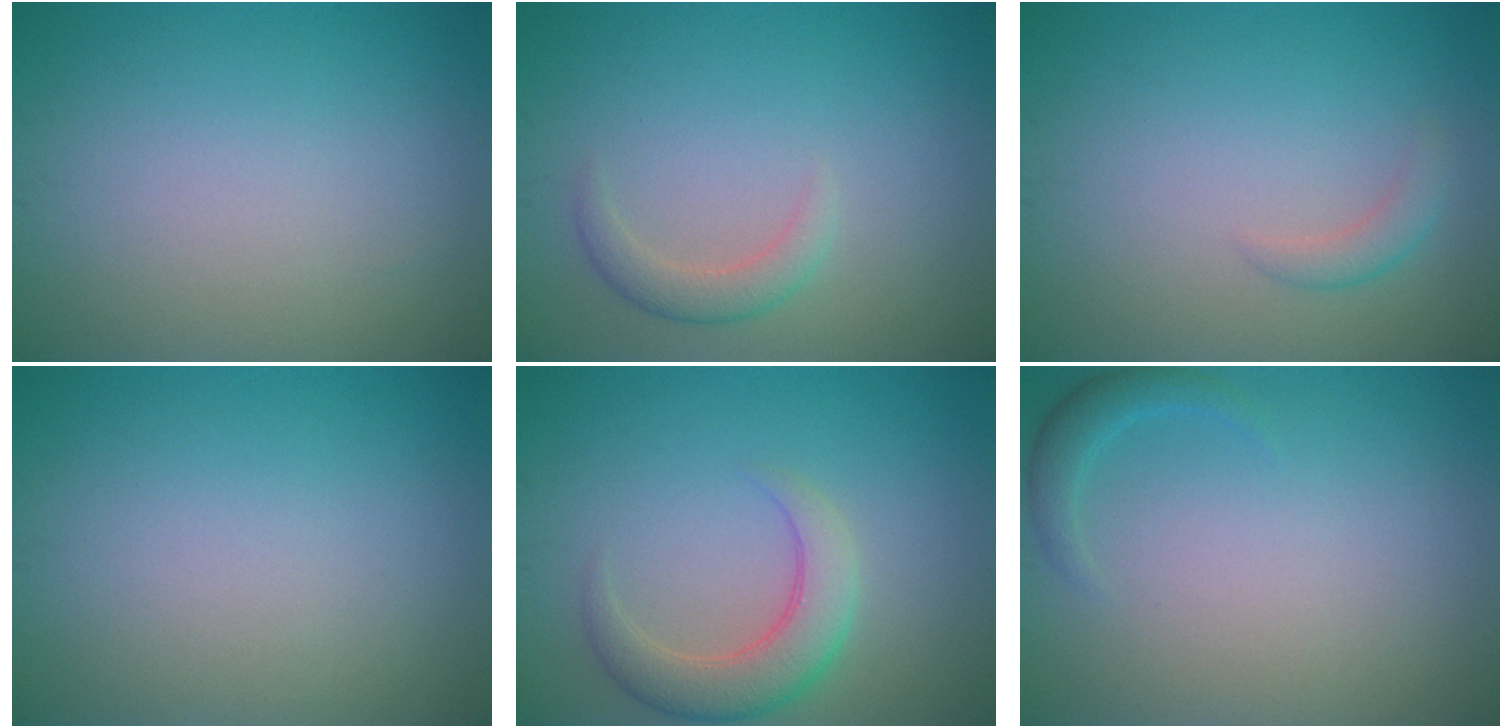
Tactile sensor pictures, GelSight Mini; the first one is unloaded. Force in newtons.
{"total": 2.0, "press": 2.0, "slide": 0.1}
{"total": 1.4, "press": 1.4, "slide": 0.1}
{"total": 0.0}
{"total": 4.1, "press": 4.1, "slide": 0.6}
{"total": 1.5, "press": 1.5, "slide": 0.0}